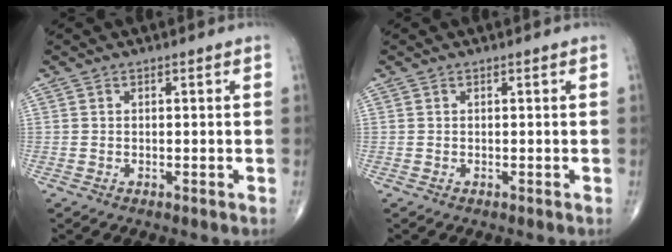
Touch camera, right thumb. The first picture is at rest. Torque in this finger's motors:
{"motor_torque": [0.00, 0.00, 0.00, 0.00, 0.02]}